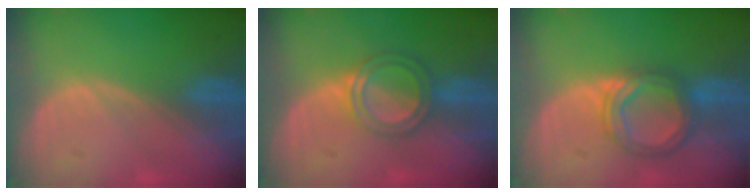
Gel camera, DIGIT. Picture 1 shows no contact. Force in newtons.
{"total": 5.2, "press": 4.7, "slide": 2.2}
{"total": 5.9, "press": 5.9, "slide": 0.3}